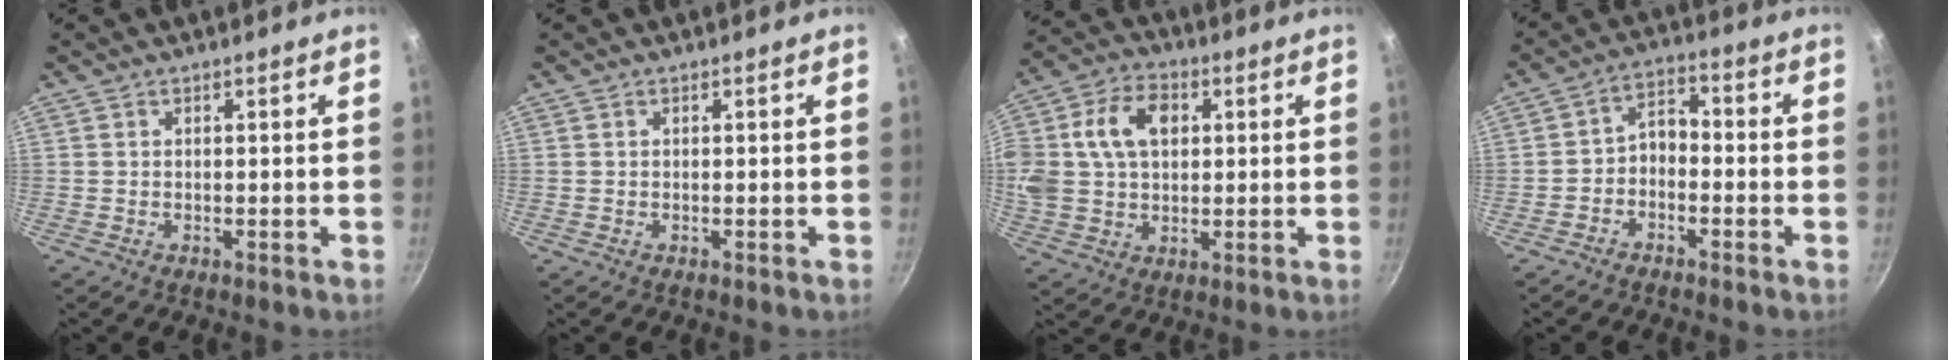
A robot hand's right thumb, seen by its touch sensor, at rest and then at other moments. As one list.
[{"total": 0.0}, {"total": 18.8, "force": [4.1, 13.9, 12.1], "torque": [-0.250, 0.032, 0.067]}, {"total": 4.8, "force": [-2.1, 3.1, 2.9], "torque": [-0.038, 0.044, -0.043]}]